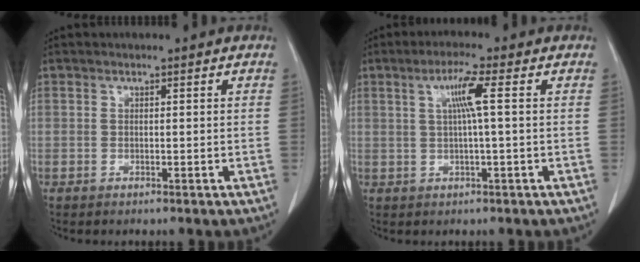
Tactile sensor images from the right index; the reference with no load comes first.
{"total": 4.6, "force": [1.0, -0.5, 4.5], "torque": [-0.085, 0.006, 0.021]}